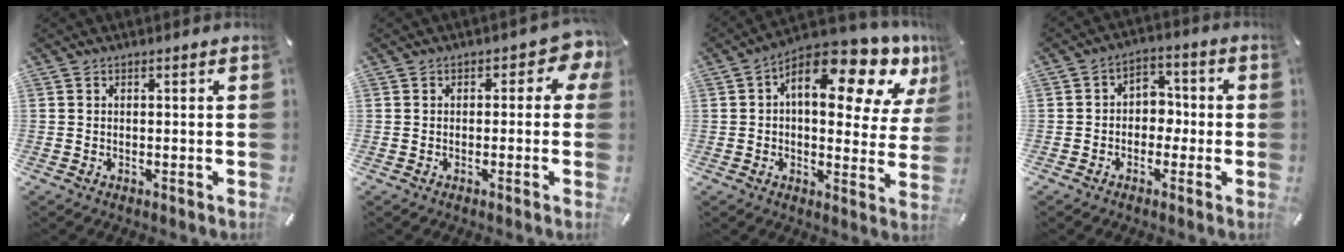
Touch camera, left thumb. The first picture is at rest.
{"total": 4.1, "force": [0.7, 2.5, 3.1], "torque": [-0.040, 0.001, 0.005]}
{"total": 18.1, "force": [9.3, 7.8, 13.3], "torque": [-0.185, -0.065, 0.148]}
{"total": 5.3, "force": [-1.5, 4.5, 2.4], "torque": [-0.034, 0.010, -0.034]}